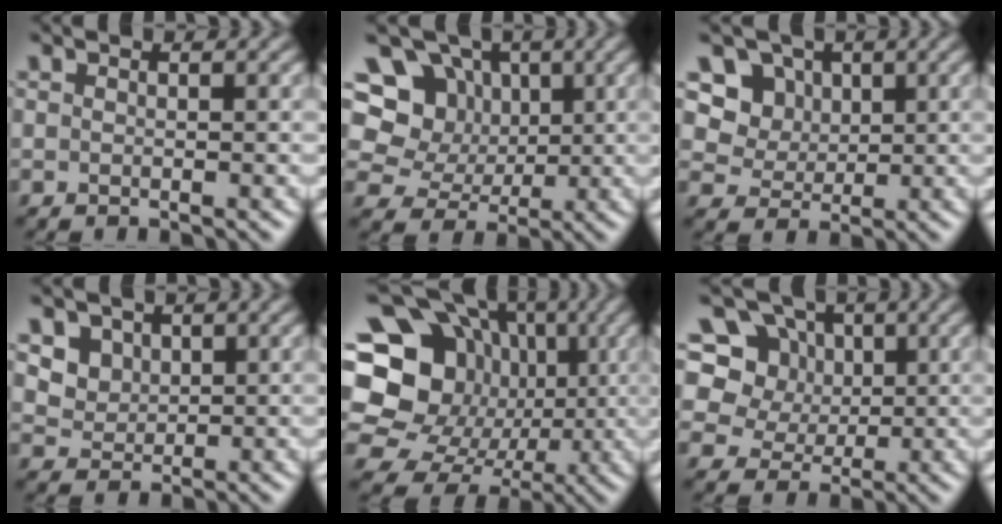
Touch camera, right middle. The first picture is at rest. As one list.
[{"total": 11.0, "force": [4.1, 9.2, 4.7], "torque": [-0.107, 0.023, 0.066]}, {"total": 6.8, "force": [3.1, 5.5, 2.5], "torque": [-0.052, -0.003, 0.052]}, {"total": 3.6, "force": [1.9, 2.8, 1.3], "torque": [-0.046, -0.007, 0.051]}, {"total": 18.3, "force": [1.2, 16.2, 8.5], "torque": [-0.168, 0.042, 0.000]}, {"total": 9.3, "force": [4.0, 7.5, 3.8], "torque": [-0.067, 0.016, 0.051]}]